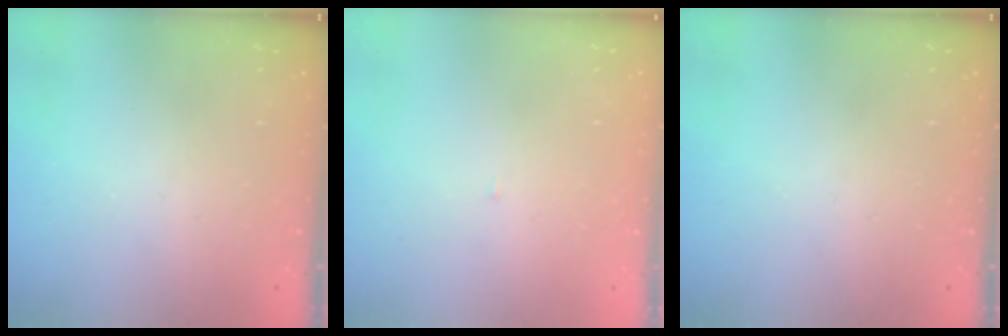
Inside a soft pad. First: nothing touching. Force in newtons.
{"total": 2.0, "press": 2.0, "slide": 0.2}
{"total": 0.0}